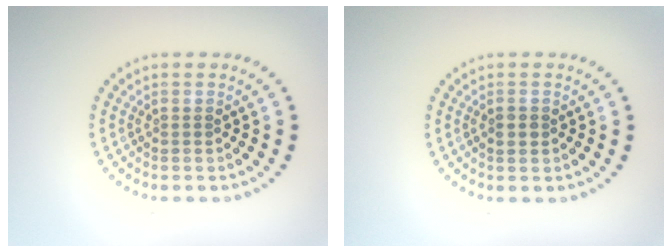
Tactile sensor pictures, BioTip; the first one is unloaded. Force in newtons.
{"total": 1.2, "press": 1.2, "slide": 0.2}